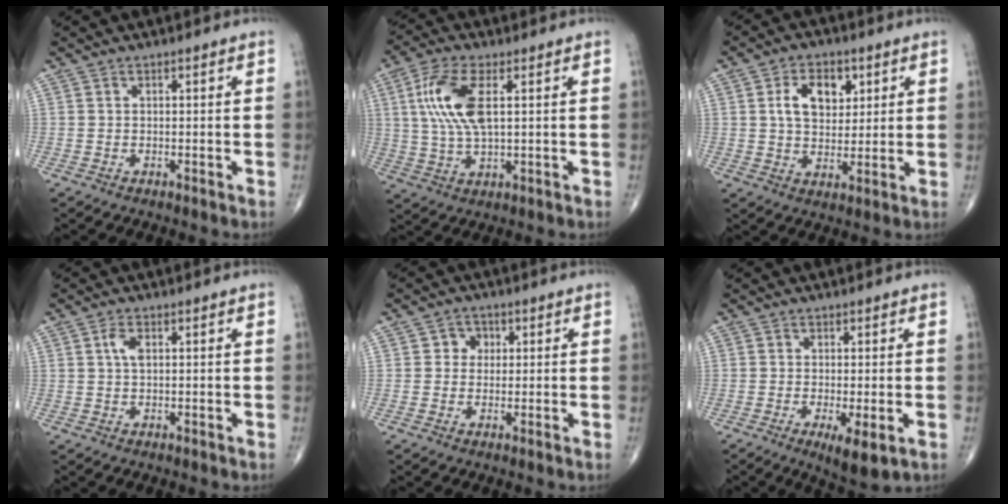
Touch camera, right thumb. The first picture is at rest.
{"total": 11.1, "force": [2.6, 4.6, 9.8], "torque": [-0.218, 0.000, 0.053]}
{"total": 9.0, "force": [2.9, 5.9, 6.2], "torque": [-0.075, -0.010, 0.049]}
{"total": 2.6, "force": [0.7, 1.3, 2.1], "torque": [-0.042, 0.004, 0.012]}
{"total": 3.2, "force": [0.6, 2.9, 1.1], "torque": [0.007, 0.004, 0.002]}
{"total": 6.0, "force": [-2.0, 1.6, 5.4], "torque": [-0.091, -0.018, -0.030]}